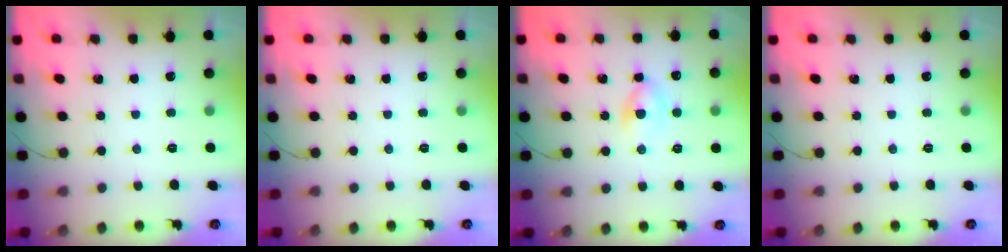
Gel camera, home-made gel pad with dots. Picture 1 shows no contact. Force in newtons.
{"total": 0.0}
{"total": 4.6, "press": 4.5, "slide": 1.2}
{"total": 0.0}